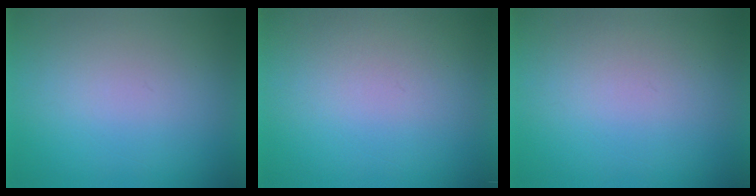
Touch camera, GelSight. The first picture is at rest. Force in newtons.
{"total": 1.5}
{"total": 1.1}